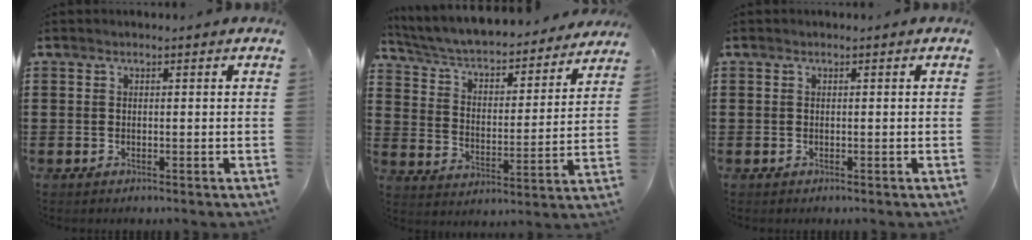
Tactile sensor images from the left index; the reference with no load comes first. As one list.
[{"total": 4.7, "force": [4.4, 0.7, 1.5], "torque": [-0.053, -0.039, 0.068]}, {"total": 0.0}]